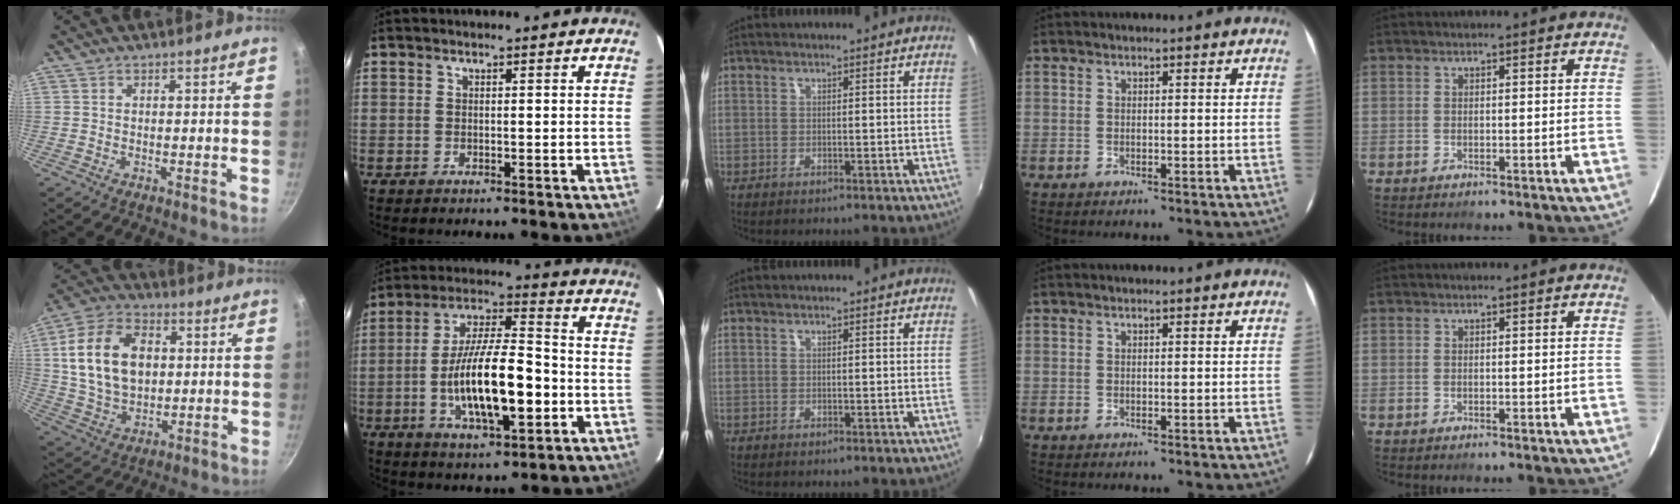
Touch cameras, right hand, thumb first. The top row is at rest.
{"thumb": {"total": 17.9, "force": [2.9, 12.2, 12.7], "torque": [-0.215, 0.004, 0.051]}, "index": {"total": 17.1, "force": [-4.2, 5.2, 15.8], "torque": [-0.289, -0.001, -0.068]}}